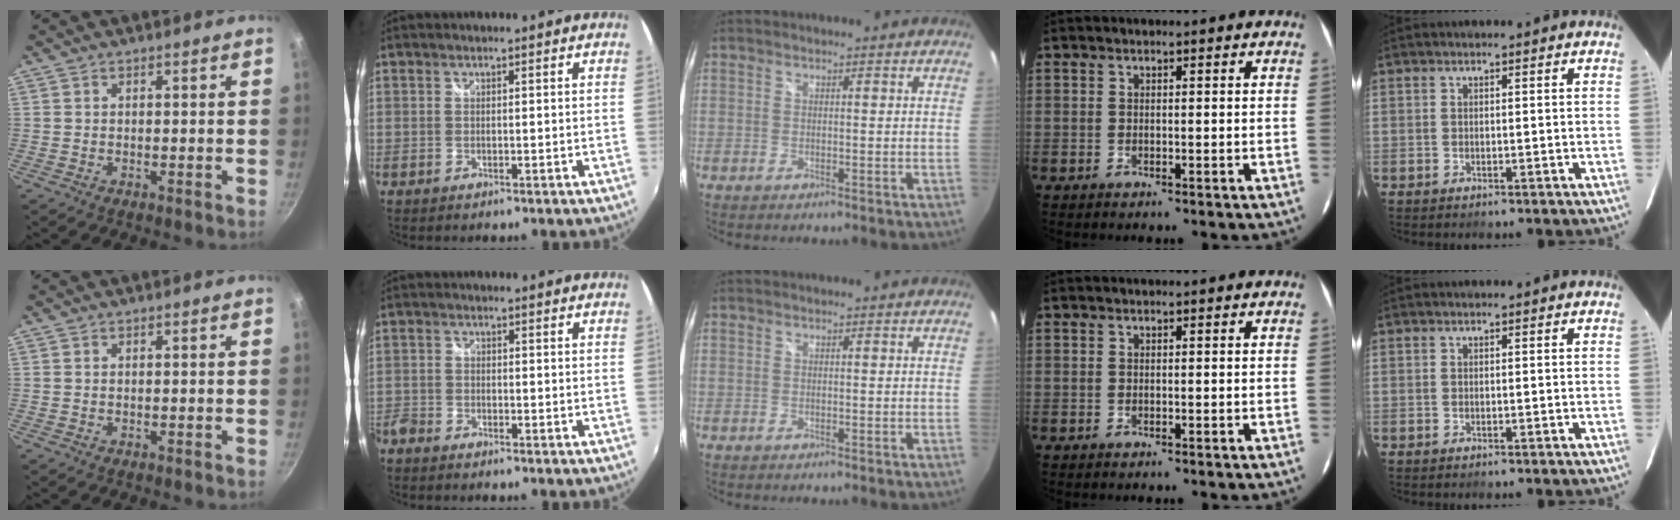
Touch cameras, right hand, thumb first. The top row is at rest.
{"index": {"total": 4.1, "force": [-3.3, 2.2, 0.9], "torque": [-0.034, -0.008, -0.068]}}